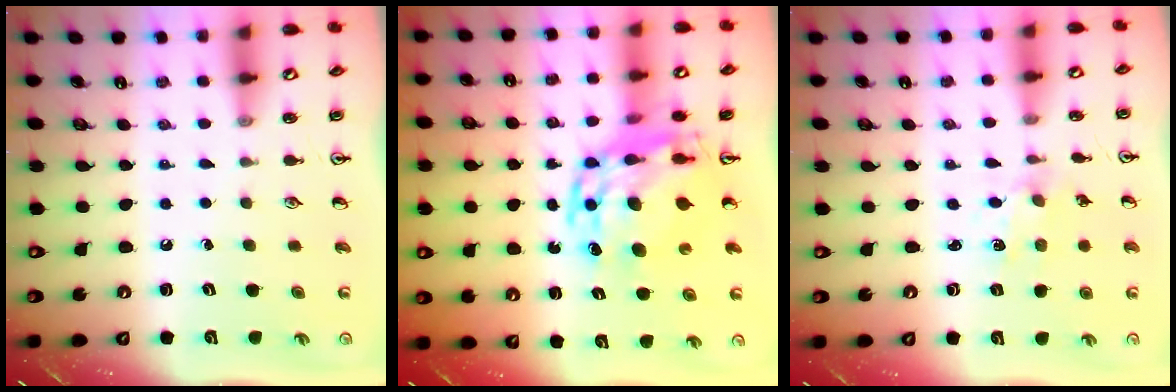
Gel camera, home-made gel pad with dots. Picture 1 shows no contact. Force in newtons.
{"total": 15.5, "press": 15.4, "slide": 1.6}
{"total": 1.5, "press": 1.5, "slide": 0.3}